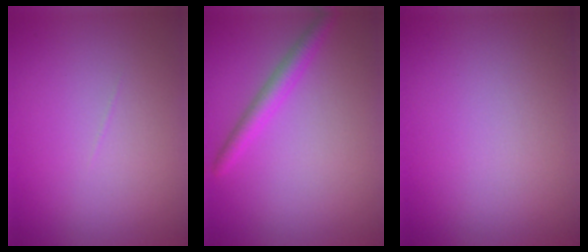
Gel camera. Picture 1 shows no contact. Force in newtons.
{"total": 2.4, "press": 2.4, "slide": 0.1}
{"total": 0.0}